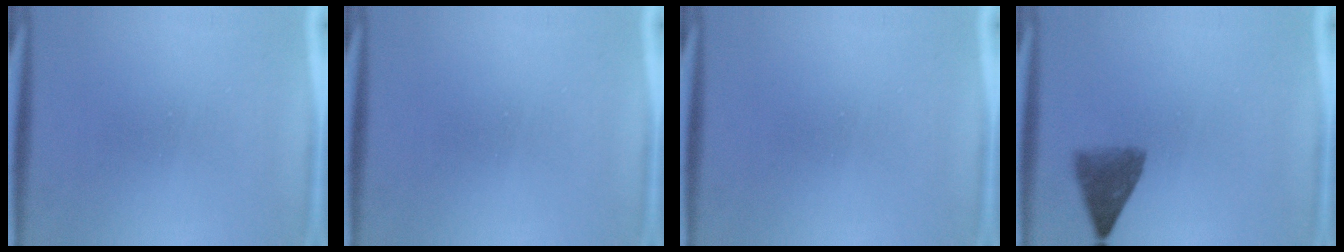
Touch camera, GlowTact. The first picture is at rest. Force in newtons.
{"total": 0.0}
{"total": 0.0}
{"total": 4.7}